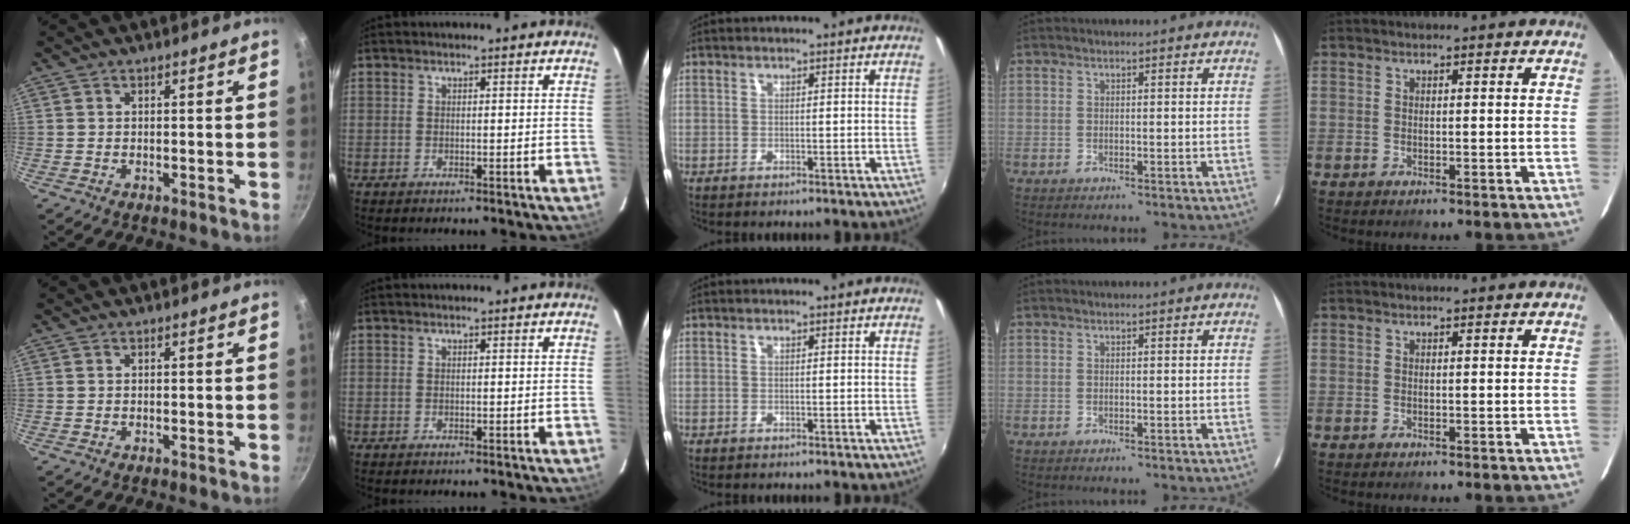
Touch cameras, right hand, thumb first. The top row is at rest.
{}